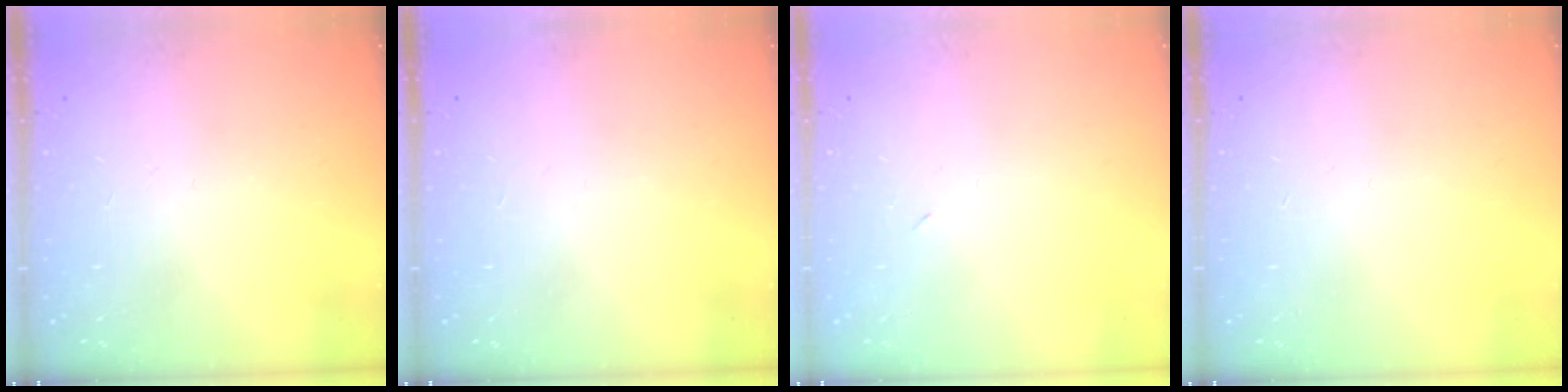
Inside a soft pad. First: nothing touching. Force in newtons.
{"total": 1.5, "press": 1.5, "slide": 0.1}
{"total": 2.9, "press": 2.9, "slide": 0.7}
{"total": 0.0}